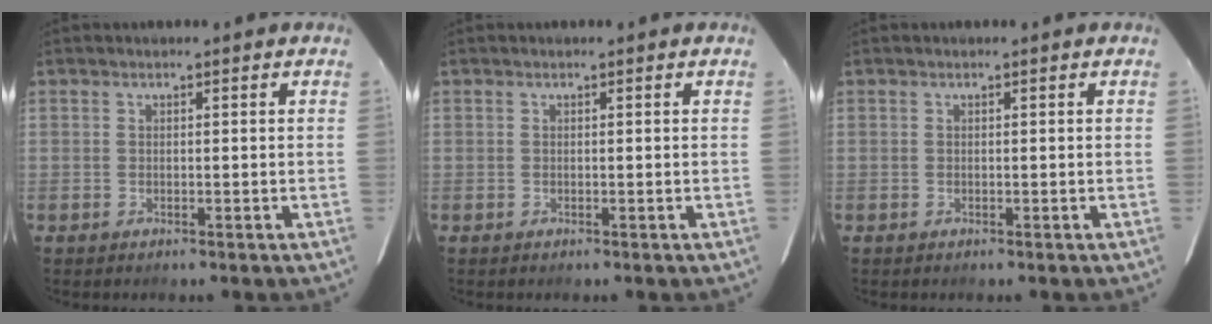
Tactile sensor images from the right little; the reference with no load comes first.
{"total": 0.0}
{"total": 0.0}